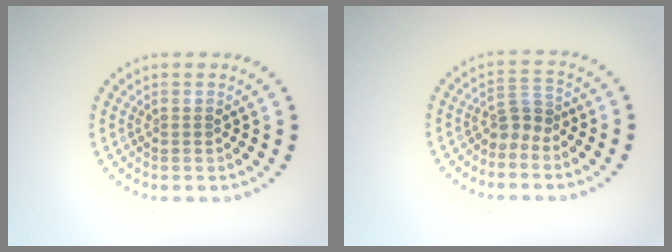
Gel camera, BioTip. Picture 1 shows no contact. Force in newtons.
{"total": 2.0, "press": 1.5, "slide": 1.3}